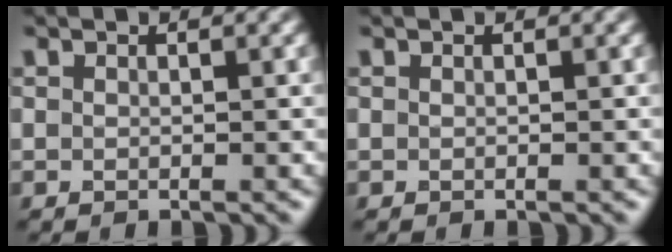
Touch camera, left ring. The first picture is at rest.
{"total": 0.0}